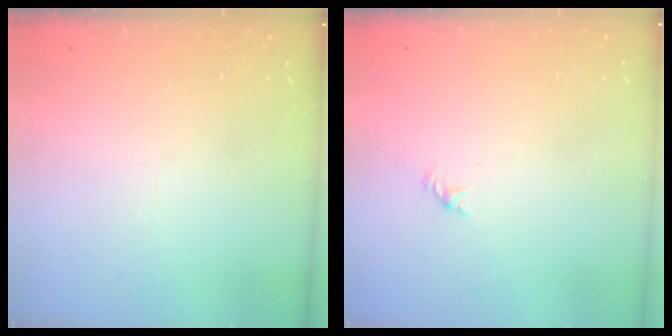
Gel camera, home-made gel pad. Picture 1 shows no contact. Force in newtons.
{"total": 1.0, "press": 0.9, "slide": 0.4}